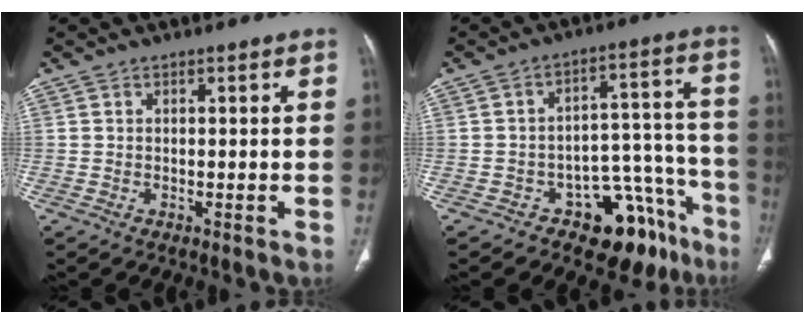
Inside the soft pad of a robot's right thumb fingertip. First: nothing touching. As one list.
[{"total": 14.7, "force": [-9.5, 8.3, 7.4], "torque": [-0.025, 0.108, -0.130]}]